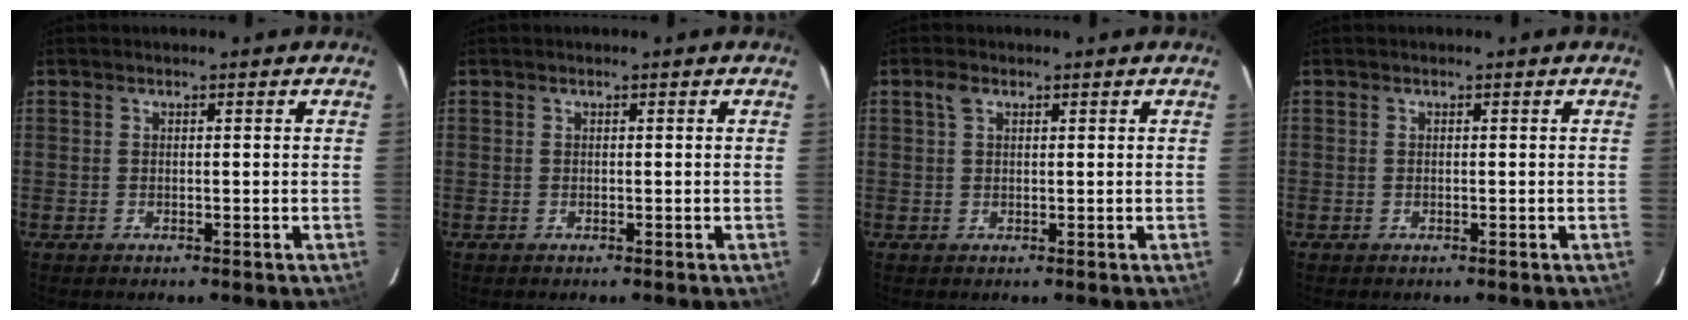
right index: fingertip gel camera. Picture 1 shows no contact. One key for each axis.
{"total": 0.0}
{"total": 1.9, "fx": 0.9, "fy": 1.2, "fz": 1.2, "tx": -0.025, "ty": 0.008, "tz": 0.017}
{"total": 0.0}